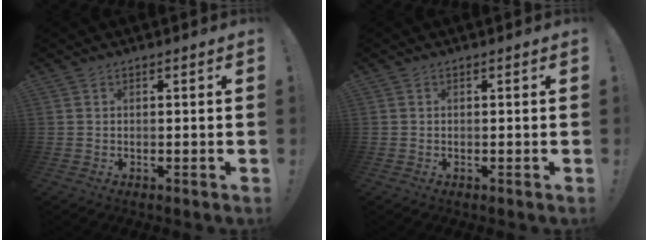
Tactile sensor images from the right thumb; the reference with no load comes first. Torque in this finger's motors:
{"motor_torque": [0.03, 0.17, 0.13, -0.09, 0.00]}